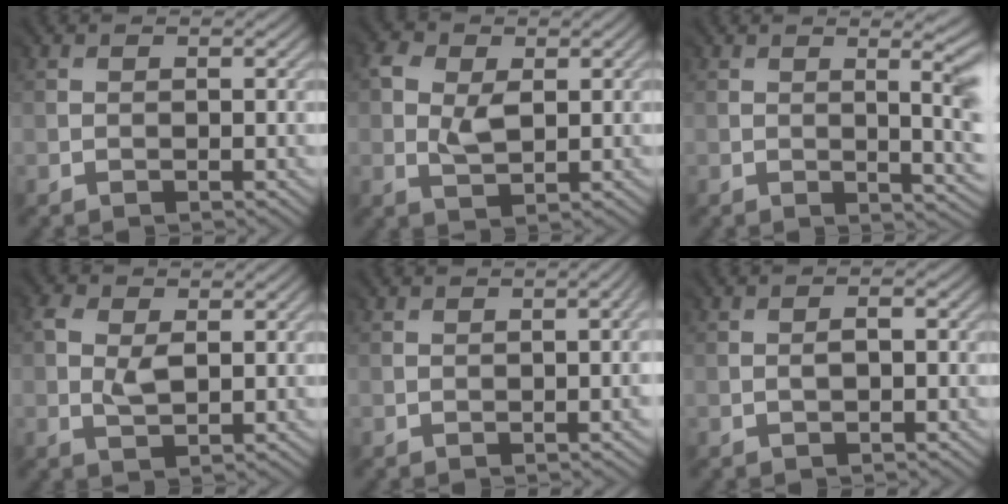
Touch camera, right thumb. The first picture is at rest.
{"total": 3.6, "force": [1.0, 2.8, 2.1], "torque": [-0.055, 0.000, 0.021]}
{"total": 8.9, "force": [-0.1, 4.0, 8.0], "torque": [-0.051, 0.014, -0.001]}
{"total": 2.9, "force": [0.8, 2.1, 1.8], "torque": [-0.052, 0.001, 0.019]}
{"total": 2.1, "force": [-0.5, 0.6, 2.0], "torque": [-0.014, -0.002, -0.004]}
{"total": 0.0}